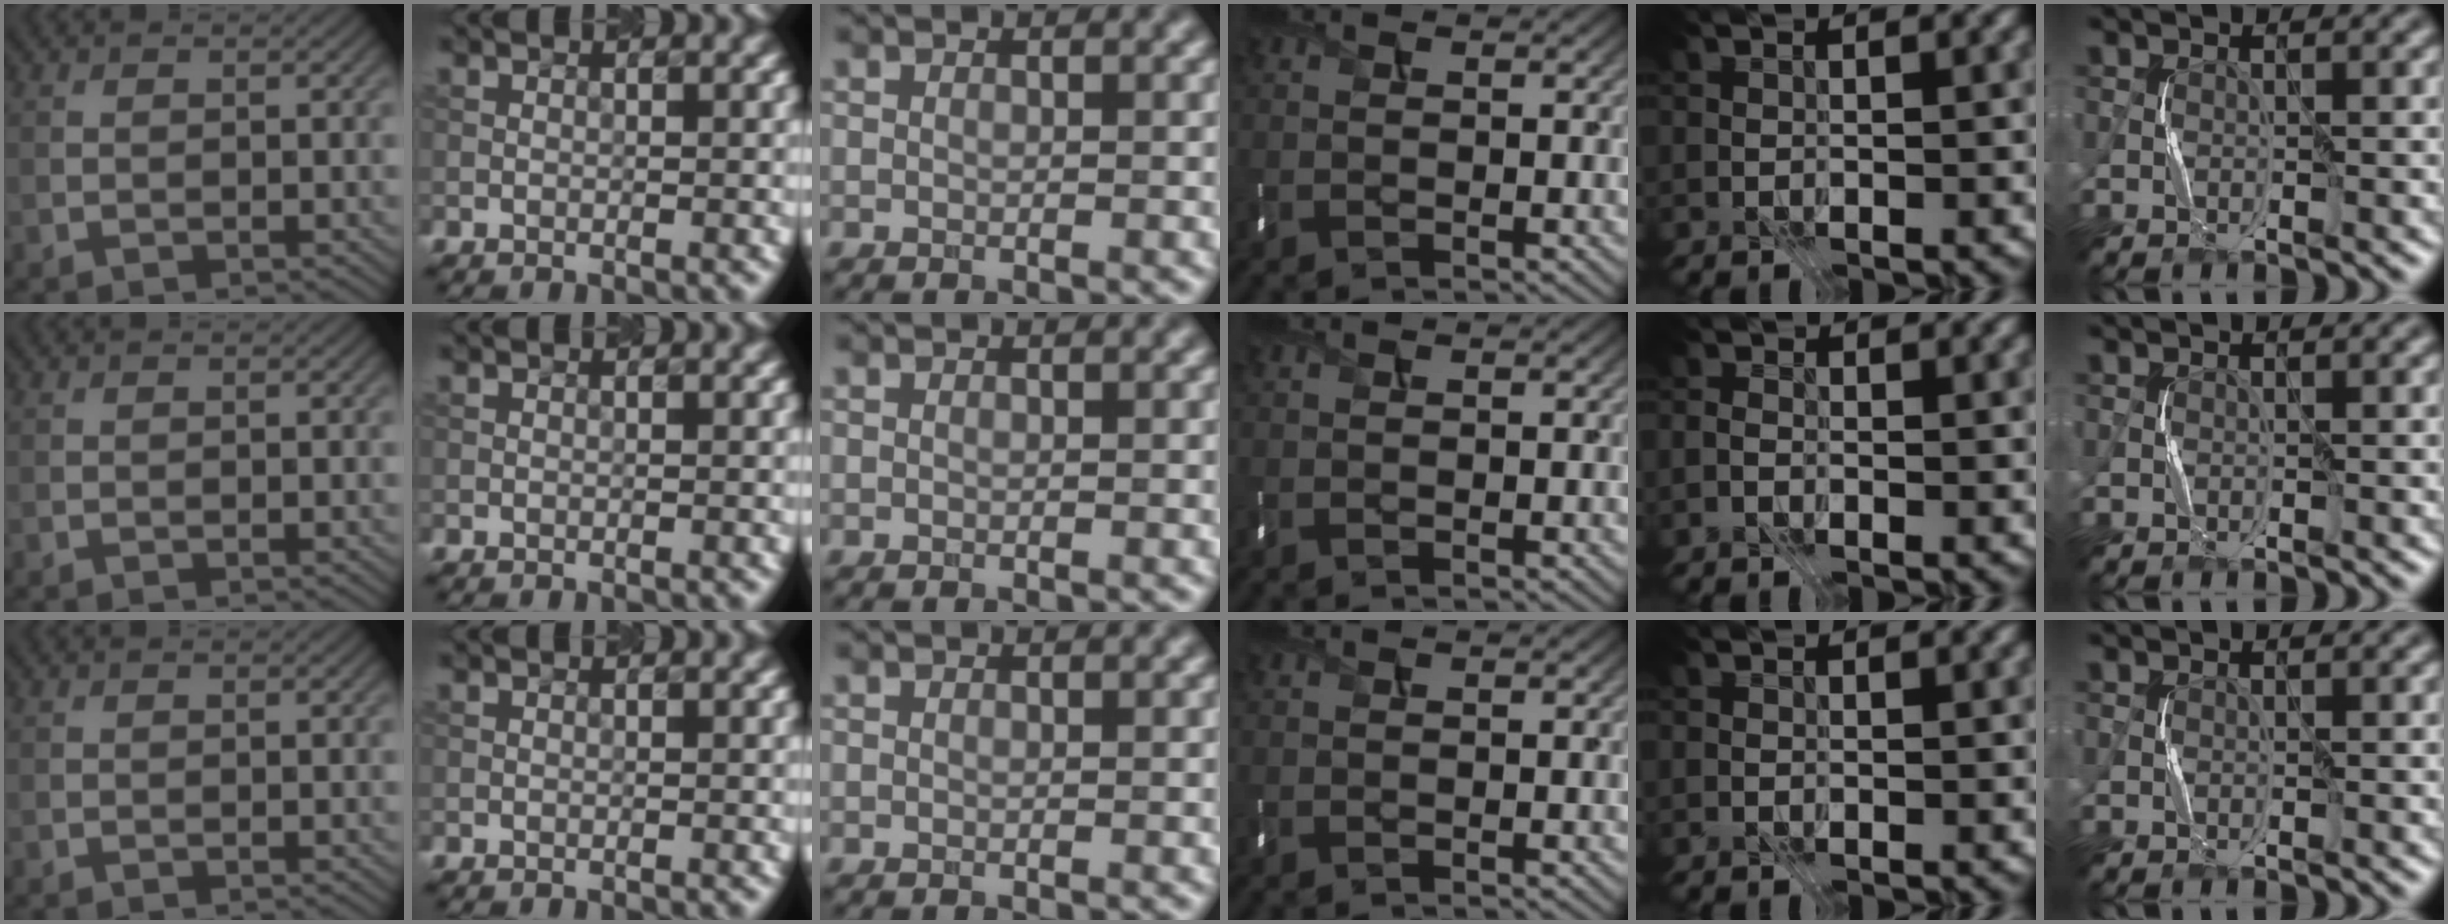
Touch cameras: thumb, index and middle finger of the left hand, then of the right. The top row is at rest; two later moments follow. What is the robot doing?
{"motion": "press", "object": "keyboard"}